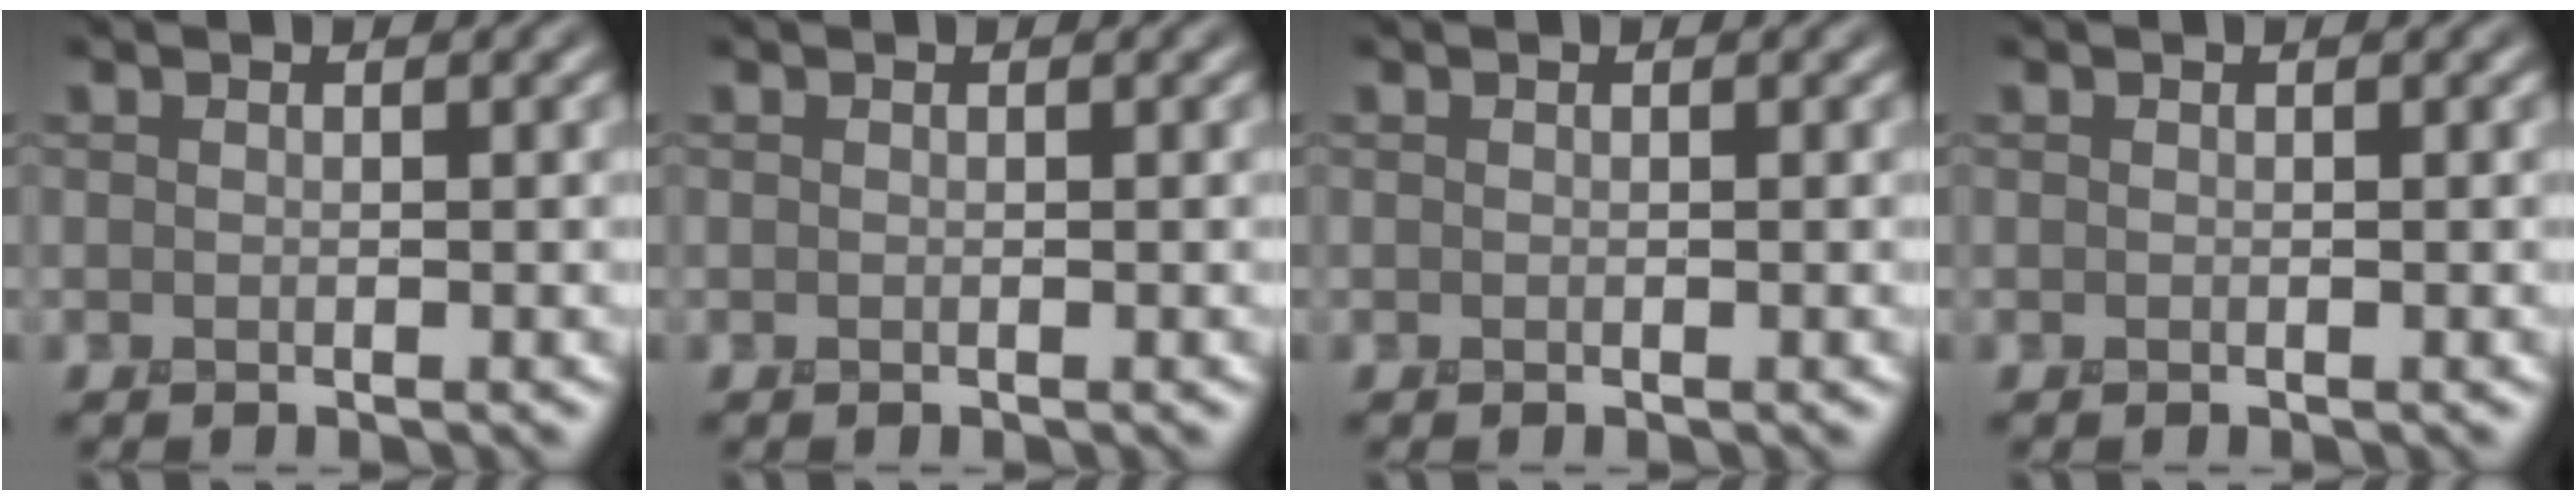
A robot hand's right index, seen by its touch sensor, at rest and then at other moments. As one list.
[{"total": 0.0}, {"total": 0.0}, {"total": 0.0}]